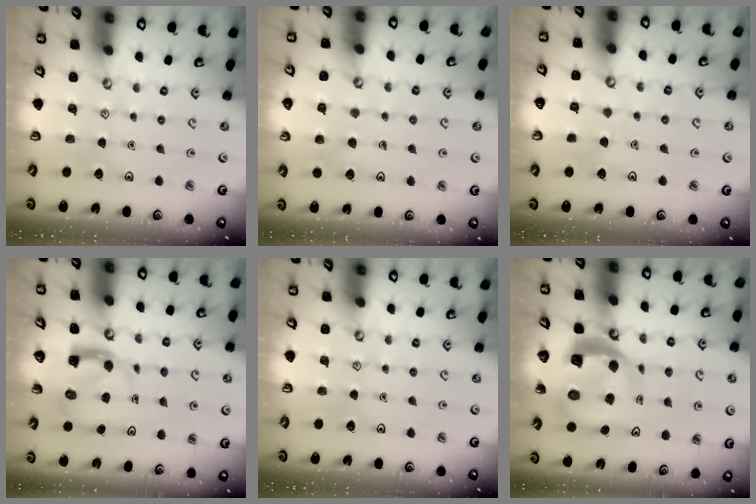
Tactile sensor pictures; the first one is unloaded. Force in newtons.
{"total": 5.3, "press": 5.2, "slide": 0.4}
{"total": 3.6, "press": 3.6, "slide": 0.3}
{"total": 3.9, "press": 3.9, "slide": 0.3}
{"total": 0.0}
{"total": 10.2, "press": 10.1, "slide": 1.3}